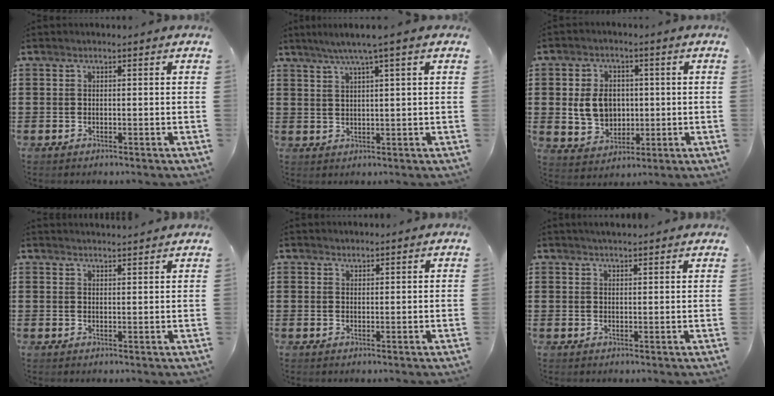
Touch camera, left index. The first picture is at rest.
{"total": 3.6, "force": [2.1, -0.4, 3.0], "torque": [-0.060, 0.000, 0.034]}
{"total": 6.9, "force": [0.4, 5.5, 4.0], "torque": [-0.092, 0.011, 0.004]}
{"total": 2.0, "force": [2.0, -0.2, -0.1], "torque": [-0.003, -0.004, 0.039]}
{"total": 1.3, "force": [1.3, 0.2, 0.0], "torque": [-0.001, 0.000, 0.025]}
{"total": 2.0, "force": [2.0, 0.0, 0.5], "torque": [-0.013, 0.001, 0.037]}